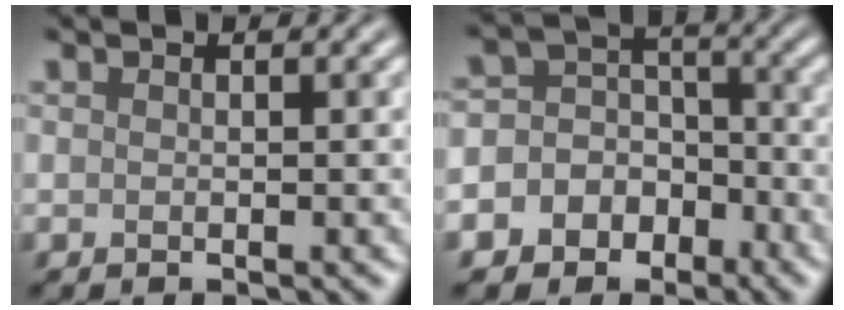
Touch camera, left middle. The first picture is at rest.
{"total": 8.8, "force": [-4.4, 7.4, 1.7], "torque": [-0.025, 0.006, -0.088]}